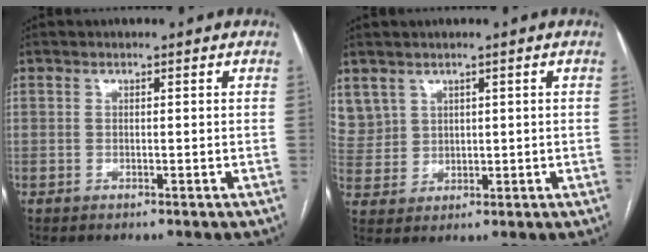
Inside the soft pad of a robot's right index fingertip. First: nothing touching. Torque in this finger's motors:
{"motor_torque": [-0.04, 0.35, -0.01, 0.00]}